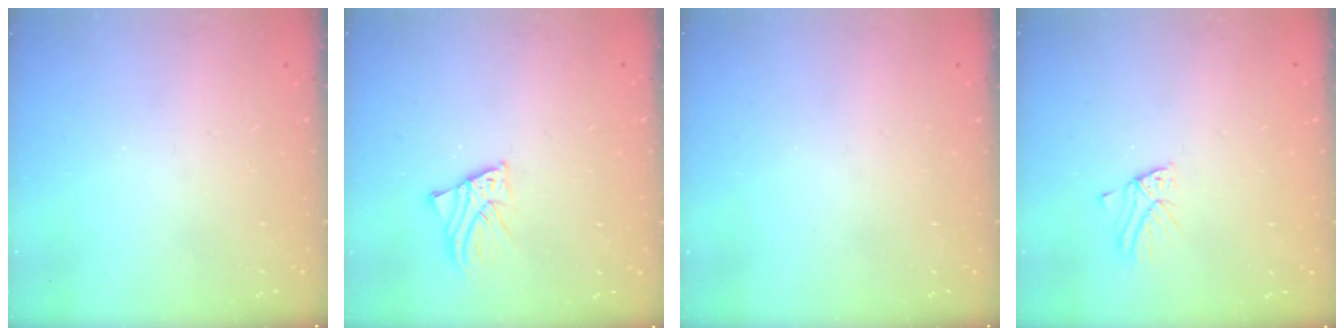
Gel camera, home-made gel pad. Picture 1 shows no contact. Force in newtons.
{"total": 2.1, "press": 2.1, "slide": 0.2}
{"total": 0.0}
{"total": 2.7, "press": 2.7, "slide": 0.2}